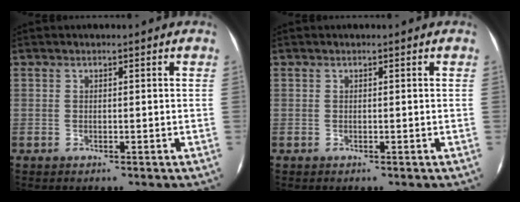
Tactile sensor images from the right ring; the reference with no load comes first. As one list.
[{"total": 0.0}]